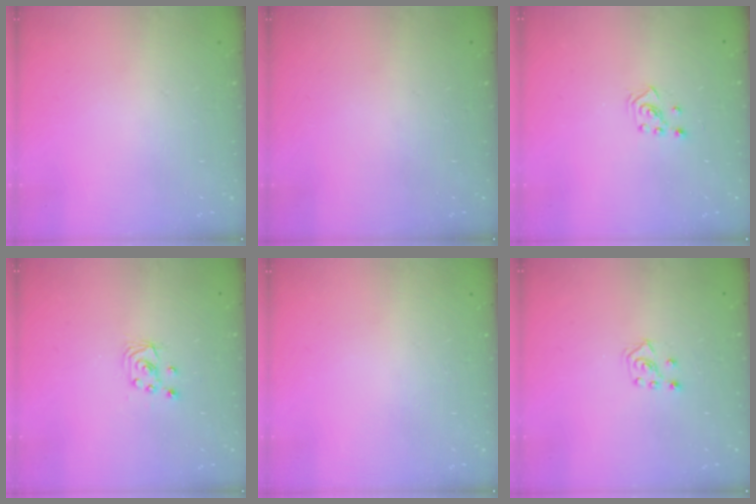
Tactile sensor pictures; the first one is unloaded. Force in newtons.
{"total": 0.0}
{"total": 2.3, "press": 2.2, "slide": 0.7}
{"total": 2.4, "press": 2.4, "slide": 0.2}
{"total": 0.0}
{"total": 4.6, "press": 4.5, "slide": 0.8}